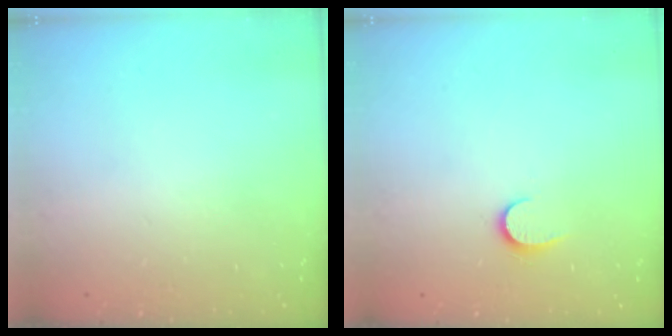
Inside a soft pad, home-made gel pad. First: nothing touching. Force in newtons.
{"total": 6.3, "press": 6.3, "slide": 0.5}